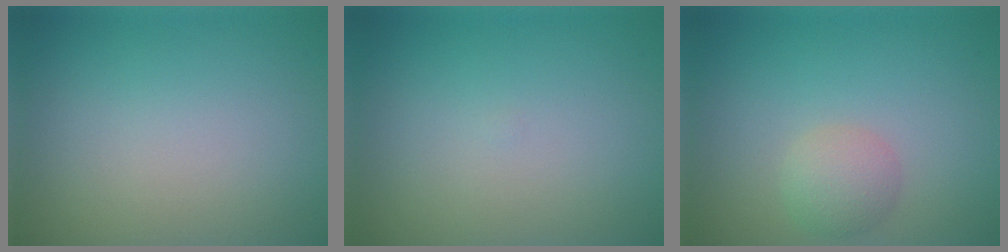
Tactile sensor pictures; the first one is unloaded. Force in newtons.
{"total": 0.0}
{"total": 2.6, "press": 2.6, "slide": 0.1}